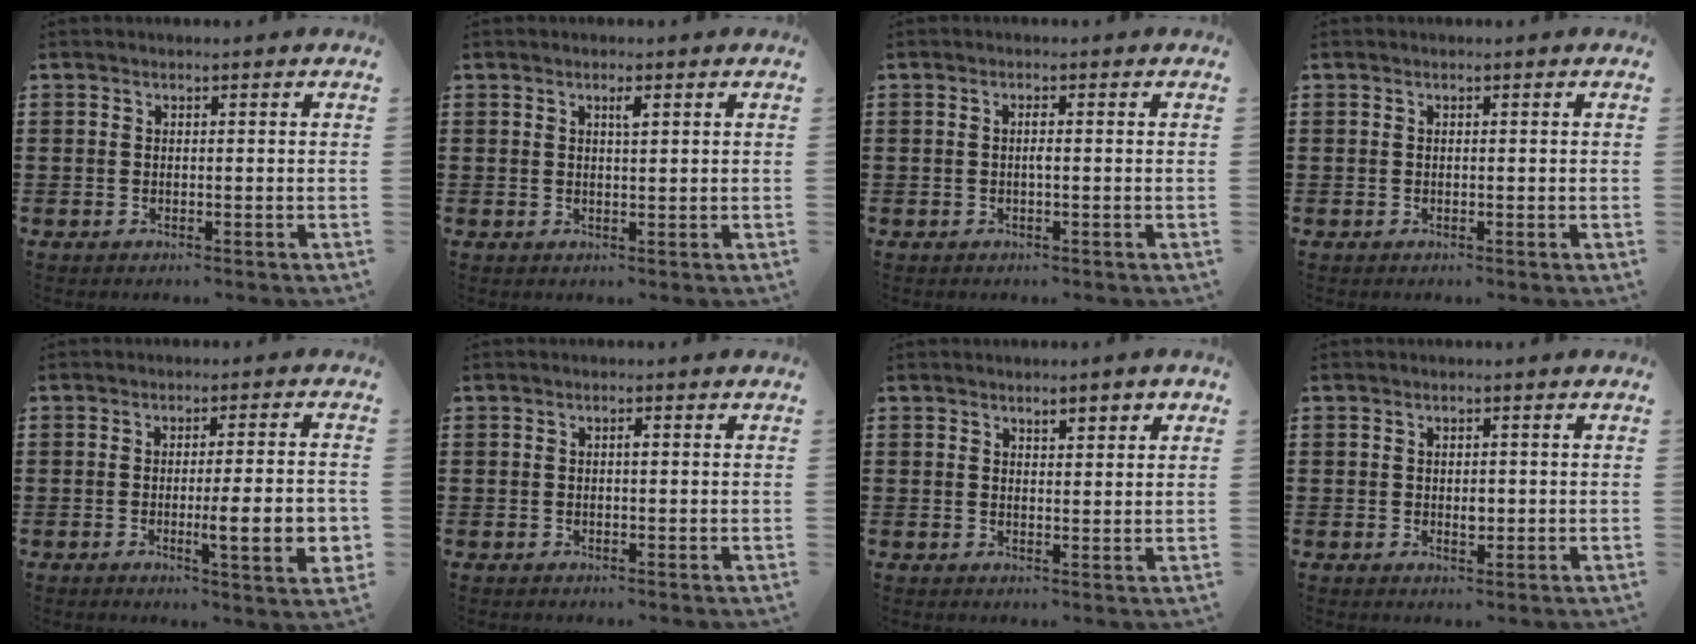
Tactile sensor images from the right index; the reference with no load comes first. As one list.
[{"total": 1.4, "force": [0.7, 0.3, 1.2], "torque": [-0.016, 0.000, 0.008]}, {"total": 1.1, "force": [-0.2, 0.1, 1.1], "torque": [-0.021, -0.003, -0.003]}, {"total": 0.0}, {"total": 8.4, "force": [-1.7, 1.0, 8.2], "torque": [-0.113, -0.013, -0.029]}, {"total": 0.6, "force": [0.1, 0.2, 0.6], "torque": [-0.012, -0.003, 0.002]}, {"total": 1.9, "force": [1.5, 0.6, 1.0], "torque": [-0.022, 0.005, 0.026]}, {"total": 1.9, "force": [0.1, 0.9, 1.6], "torque": [-0.032, 0.003, 0.001]}]